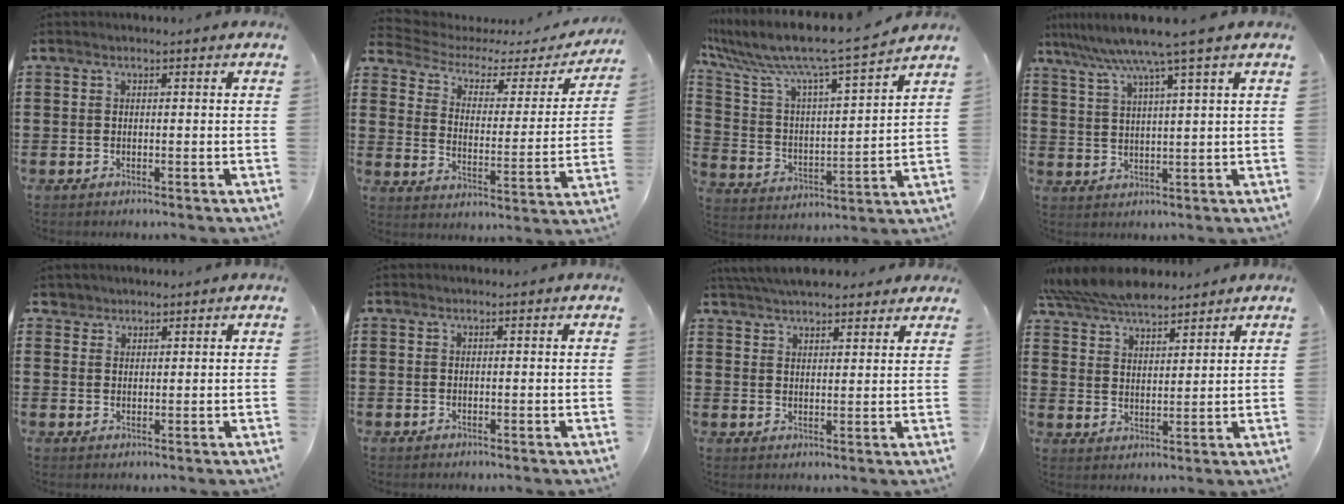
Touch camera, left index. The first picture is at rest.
{"total": 3.5, "force": [2.5, 2.0, 1.4], "torque": [-0.052, -0.016, 0.035]}
{"total": 8.7, "force": [7.5, 0.4, 4.5], "torque": [-0.123, -0.056, 0.117]}
{"total": 6.7, "force": [4.9, -0.8, 4.5], "torque": [-0.104, -0.021, 0.079]}
{"total": 2.0, "force": [1.7, 1.1, 0.0], "torque": [-0.007, 0.005, 0.034]}
{"total": 0.0}
{"total": 5.4, "force": [5.2, 0.7, 1.5], "torque": [-0.045, -0.013, 0.096]}
{"total": 6.9, "force": [6.5, 1.2, 2.0], "torque": [-0.063, -0.017, 0.121]}